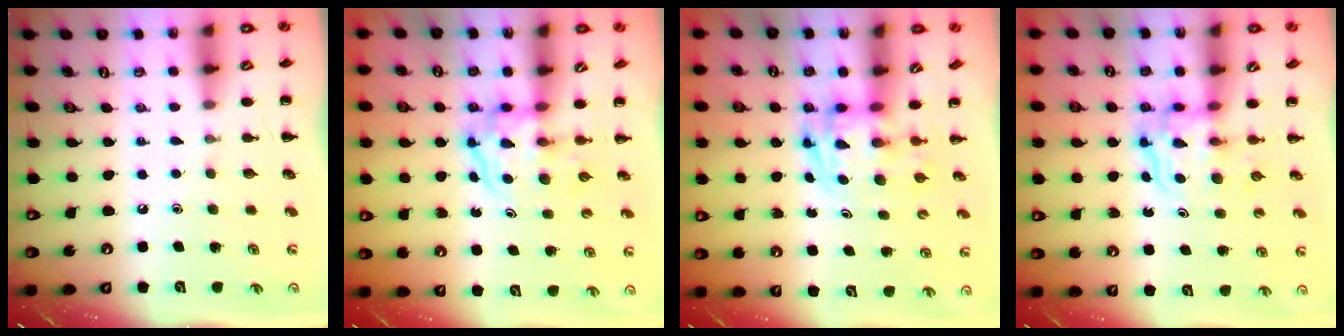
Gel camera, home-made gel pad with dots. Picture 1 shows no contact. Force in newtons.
{"total": 4.0, "press": 3.9, "slide": 0.6}
{"total": 2.8, "press": 2.7, "slide": 0.5}
{"total": 3.4, "press": 3.4, "slide": 0.2}